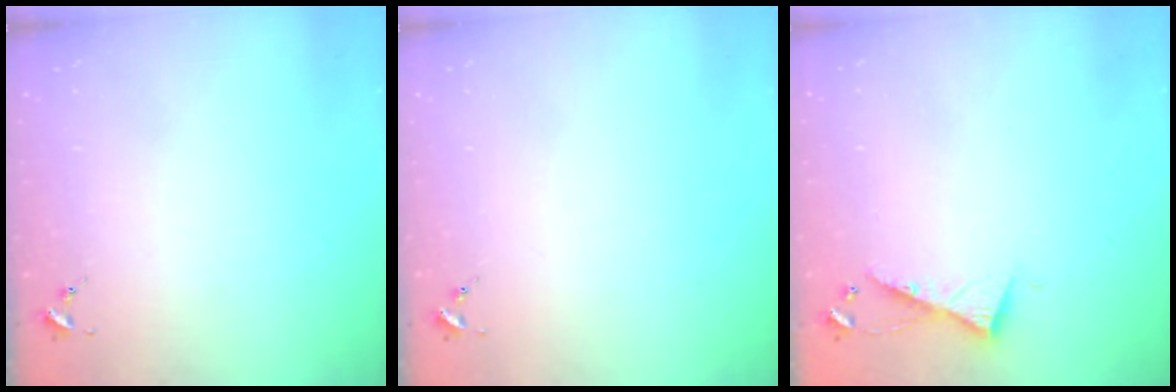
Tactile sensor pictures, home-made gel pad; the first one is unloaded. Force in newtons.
{"total": 0.0}
{"total": 6.2, "press": 6.2, "slide": 0.6}